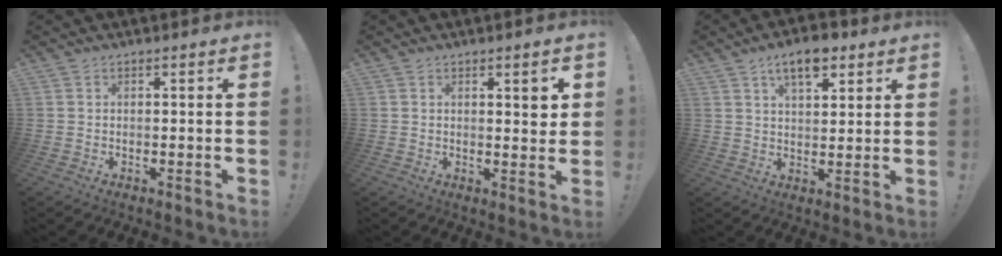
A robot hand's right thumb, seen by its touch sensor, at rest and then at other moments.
{"total": 3.4, "force": [1.6, 0.8, 2.9], "torque": [-0.027, -0.011, 0.020]}
{"total": 8.8, "force": [5.5, 4.0, 5.6], "torque": [-0.082, -0.018, 0.096]}